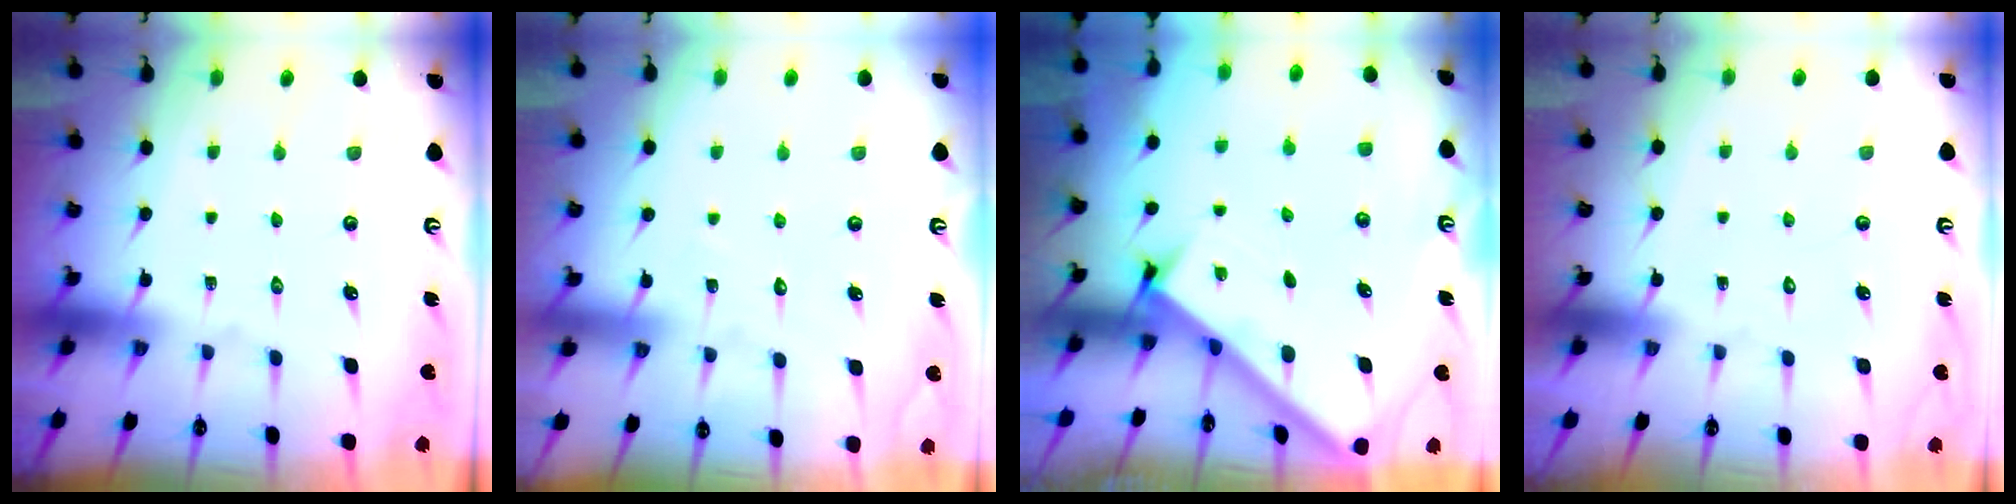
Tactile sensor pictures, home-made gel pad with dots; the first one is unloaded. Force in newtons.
{"total": 3.5, "press": 3.5, "slide": 0.3}
{"total": 2.7, "press": 2.7, "slide": 0.4}
{"total": 1.7, "press": 1.7, "slide": 0.1}